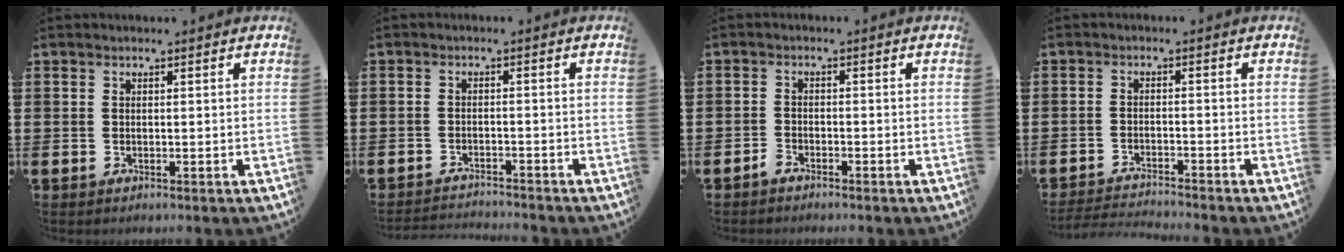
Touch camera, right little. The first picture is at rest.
{"total": 2.0, "force": [-1.9, -0.1, -0.2], "torque": [-0.002, 0.003, -0.043]}
{"total": 1.5, "force": [-1.4, 0.5, 0.4], "torque": [-0.009, 0.003, -0.028]}
{"total": 2.3, "force": [-2.3, -0.2, 0.1], "torque": [-0.004, 0.001, -0.049]}